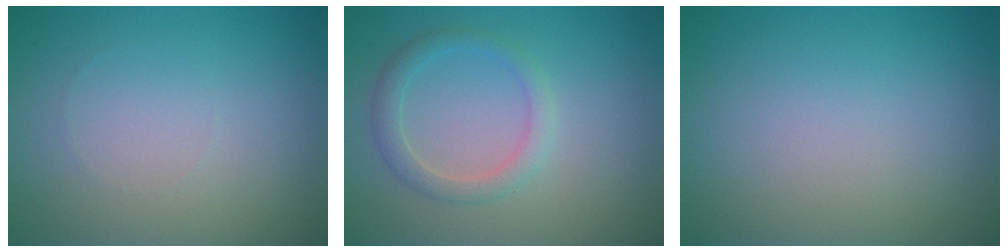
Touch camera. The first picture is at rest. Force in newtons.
{"total": 2.3, "press": 2.3, "slide": 0.1}
{"total": 0.0}